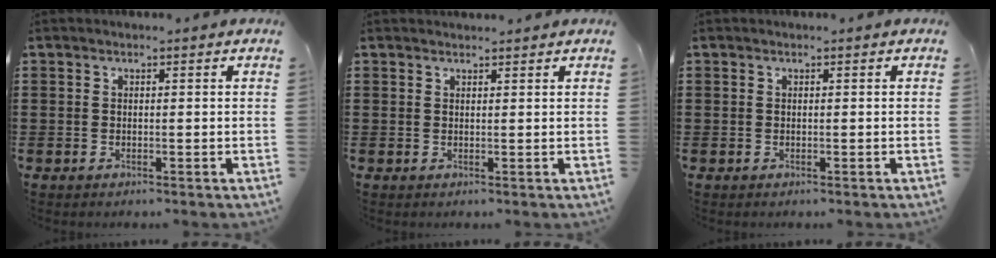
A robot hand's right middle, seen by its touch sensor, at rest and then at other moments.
{"total": 1.0, "force": [0.9, 0.2, 0.1], "torque": [0.004, -0.003, 0.016]}
{"total": 0.0}